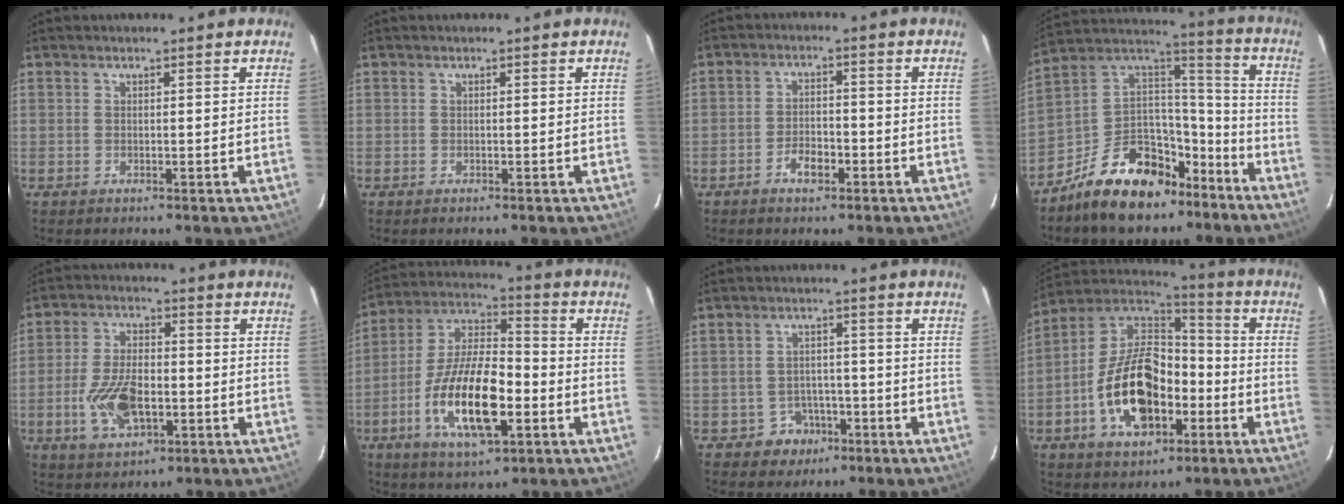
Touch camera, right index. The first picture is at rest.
{"total": 0.0}
{"total": 4.2, "force": [-2.5, 2.0, 2.6], "torque": [-0.058, 0.002, -0.043]}
{"total": 20.5, "force": [-13.2, 11.3, 10.9], "torque": [-0.222, 0.049, -0.205]}
{"total": 10.8, "force": [-3.1, 5.8, 8.5], "torque": [-0.177, -0.002, -0.051]}
{"total": 17.3, "force": [-5.8, 6.4, 15.0], "torque": [-0.303, -0.008, -0.109]}
{"total": 5.5, "force": [-3.1, 4.4, 0.5], "torque": [-0.022, 0.022, -0.038]}
{"total": 18.7, "force": [-6.0, 10.9, 13.9], "torque": [-0.277, 0.017, -0.098]}